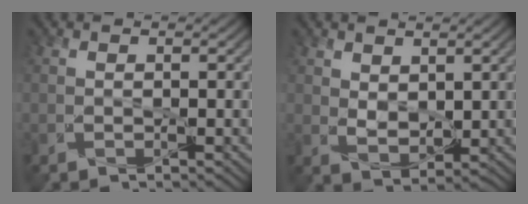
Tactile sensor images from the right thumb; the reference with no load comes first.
{"total": 3.2, "force": [2.0, 1.9, 1.7], "torque": [-0.043, -0.006, 0.039]}